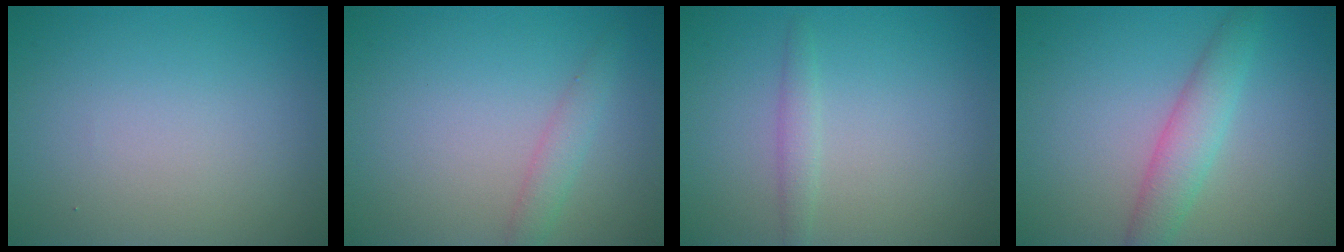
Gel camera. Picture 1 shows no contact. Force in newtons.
{"total": 1.7, "press": 1.7, "slide": 0.1}
{"total": 1.3, "press": 1.3, "slide": 0.1}
{"total": 3.3, "press": 3.3, "slide": 0.1}